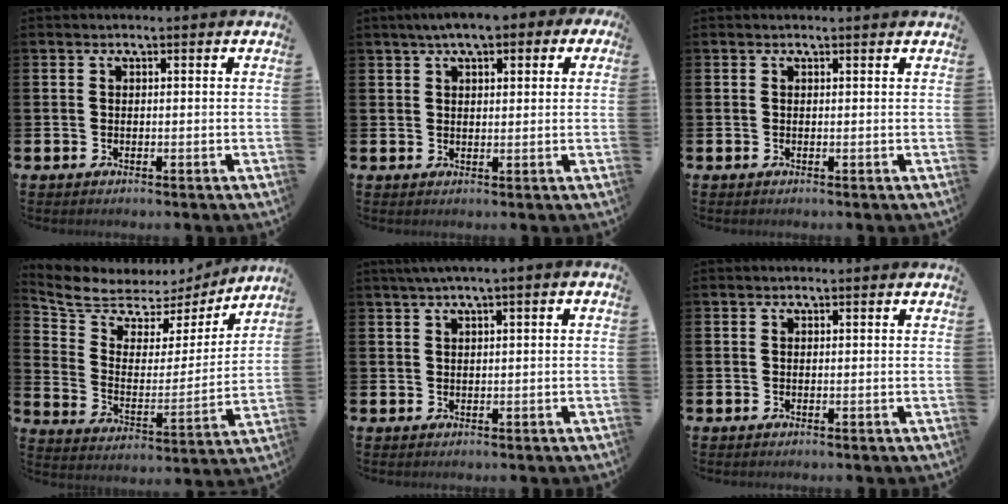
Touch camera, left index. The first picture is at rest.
{"total": 4.8, "force": [3.5, 2.1, 2.7], "torque": [-0.047, -0.001, 0.058]}
{"total": 0.0}
{"total": 7.1, "force": [6.1, 3.4, 1.0], "torque": [-0.071, -0.043, 0.104]}
{"total": 1.7, "force": [0.9, -0.1, 1.4], "torque": [-0.033, 0.005, 0.017]}
{"total": 0.0}